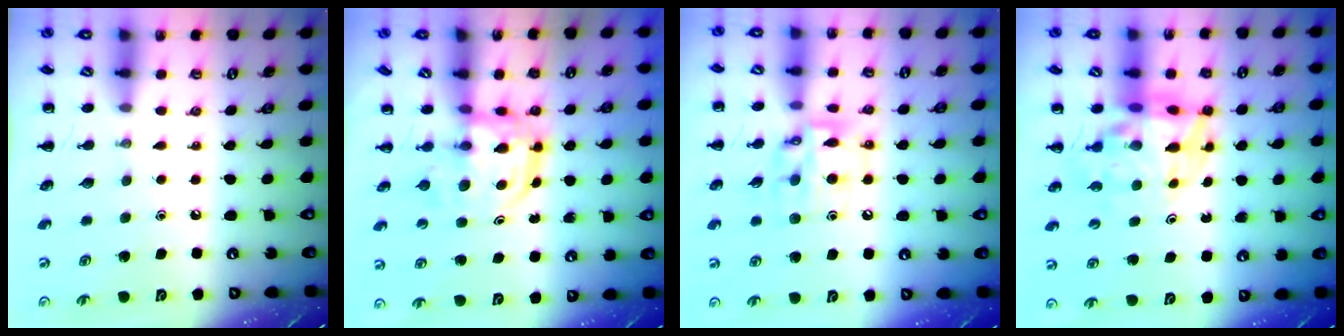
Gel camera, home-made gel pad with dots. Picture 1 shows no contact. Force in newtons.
{"total": 4.0, "press": 3.9, "slide": 1.0}
{"total": 13.8, "press": 13.6, "slide": 2.3}
{"total": 11.0, "press": 10.5, "slide": 3.2}